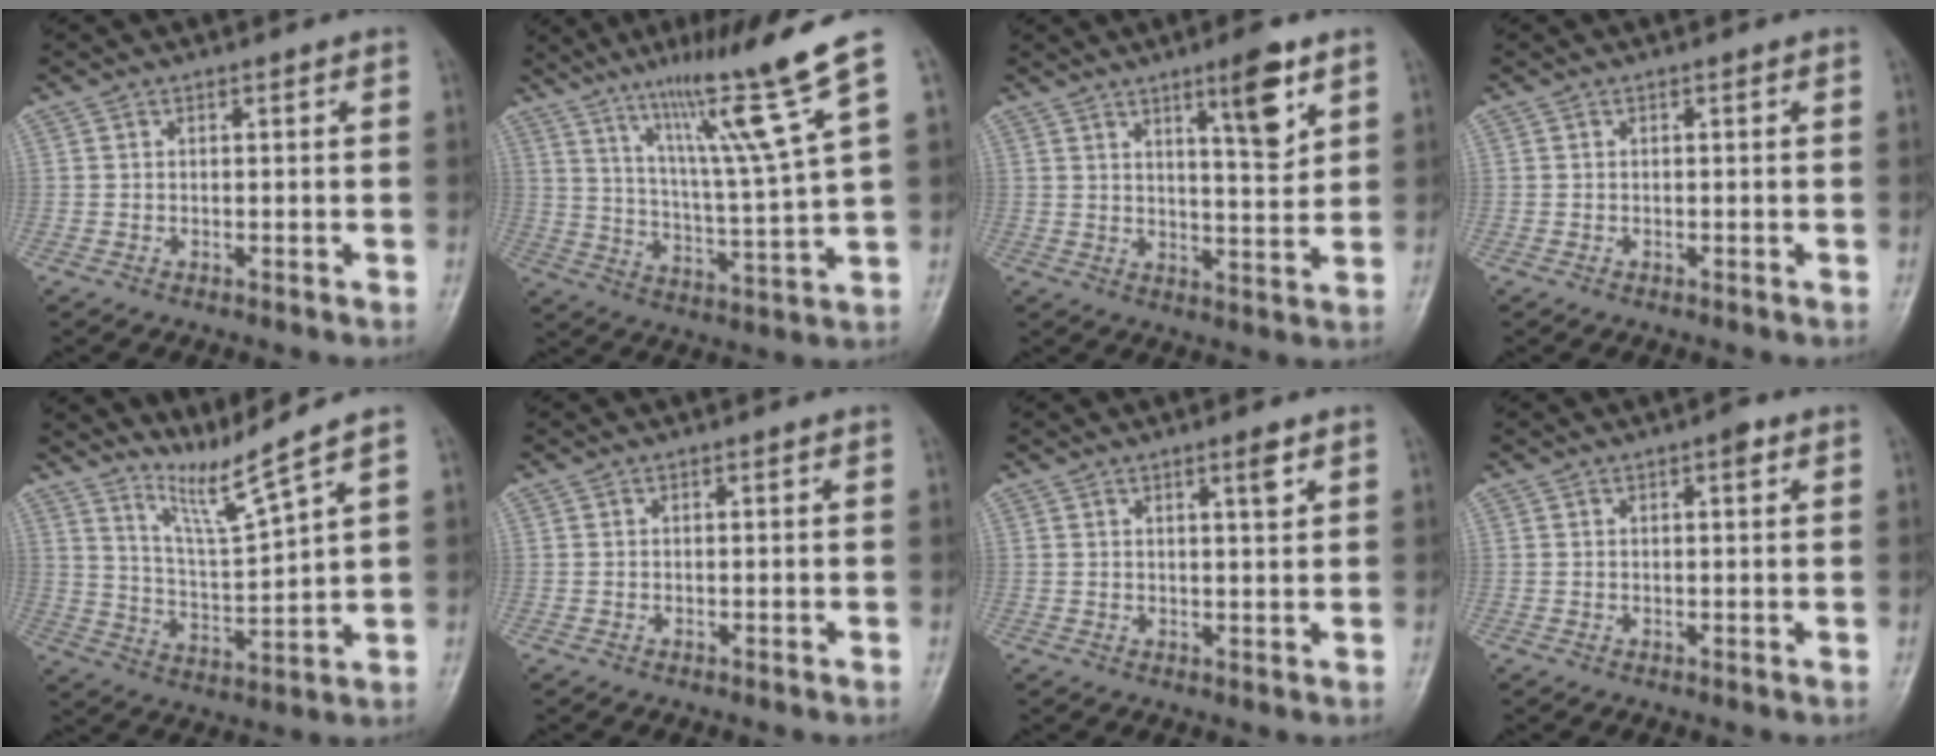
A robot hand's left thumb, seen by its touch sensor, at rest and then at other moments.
{"total": 14.2, "force": [9.6, -1.9, 10.4], "torque": [-0.169, -0.061, 0.163]}
{"total": 8.7, "force": [4.7, 1.9, 7.0], "torque": [-0.097, -0.032, 0.074]}
{"total": 0.5, "force": [-0.2, 0.4, 0.3], "torque": [-0.001, 0.001, -0.006]}
{"total": 7.7, "force": [6.6, -1.7, 3.6], "torque": [-0.070, -0.070, 0.136]}
{"total": 0.0}
{"total": 3.0, "force": [1.6, 0.6, 2.4], "torque": [-0.035, -0.009, 0.025]}
{"total": 1.9, "force": [0.9, 0.7, 1.6], "torque": [-0.019, 0.001, 0.008]}